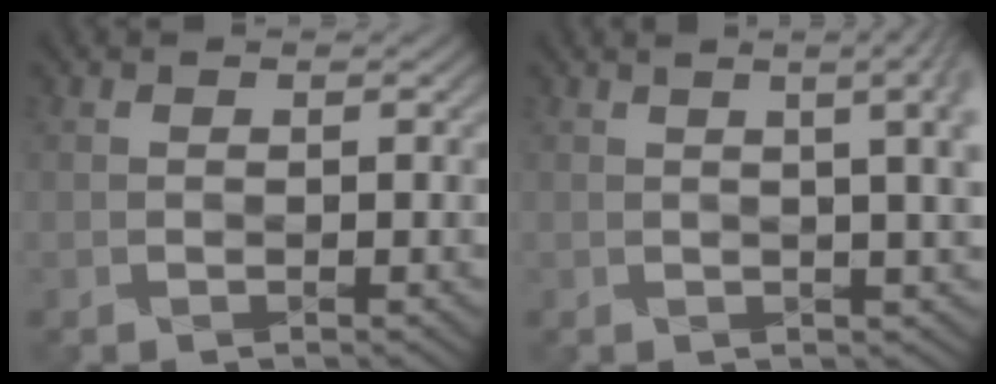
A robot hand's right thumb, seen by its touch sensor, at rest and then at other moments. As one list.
[{"total": 8.5, "force": [2.0, 2.6, 7.8], "torque": [-0.064, 0.033, 0.012]}]